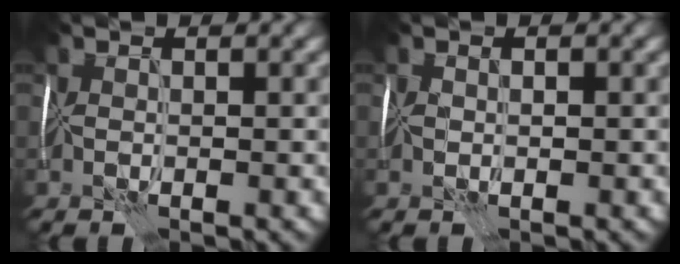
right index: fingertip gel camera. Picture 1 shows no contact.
{"total": 0.9, "force": [0.0, 0.5, 0.7], "torque": [-0.013, 0.004, 0.000]}